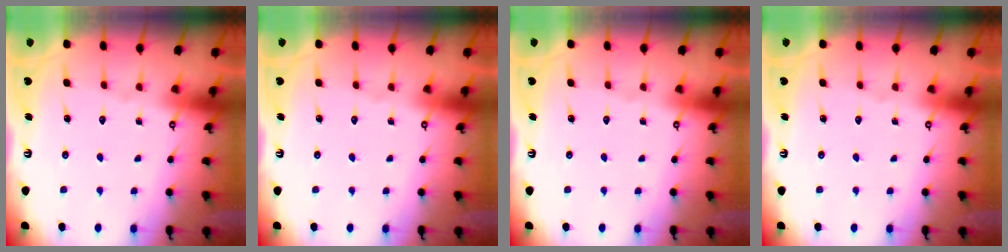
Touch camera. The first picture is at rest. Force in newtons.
{"total": 0.0}
{"total": 0.0}
{"total": 0.0}